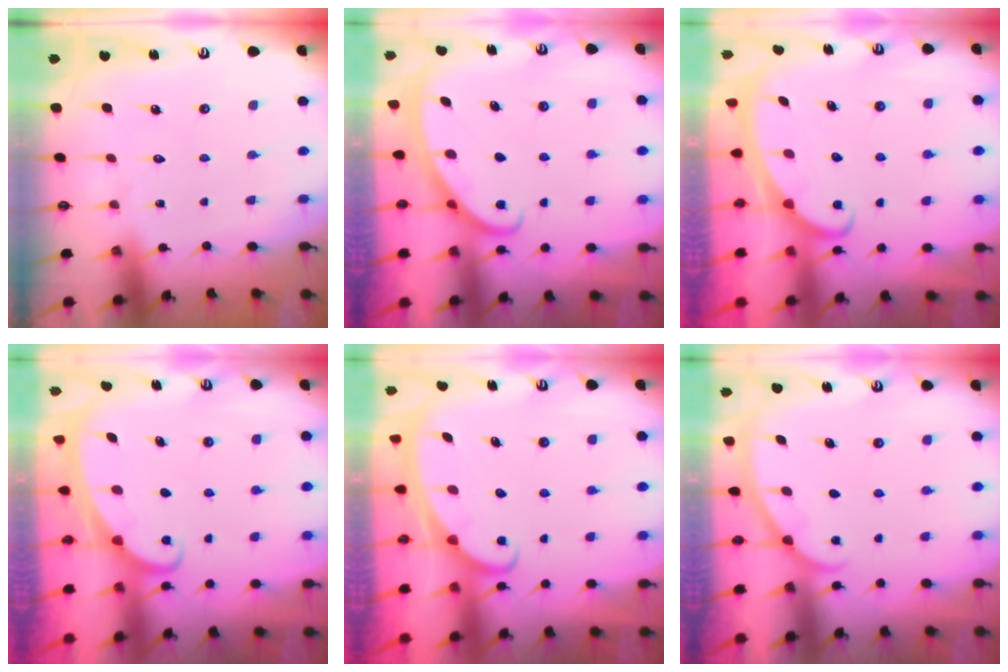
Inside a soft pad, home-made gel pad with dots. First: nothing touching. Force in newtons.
{"total": 2.8, "press": 2.8, "slide": 0.3}
{"total": 2.3, "press": 2.2, "slide": 0.3}
{"total": 2.0, "press": 2.0, "slide": 0.1}
{"total": 2.3, "press": 2.3, "slide": 0.2}
{"total": 2.3, "press": 2.3, "slide": 0.2}